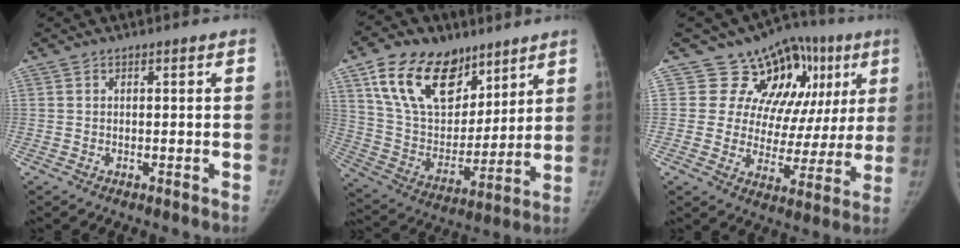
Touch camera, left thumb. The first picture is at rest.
{"total": 22.0, "force": [12.6, 13.7, 11.7], "torque": [-0.173, -0.036, 0.231]}
{"total": 17.5, "force": [7.4, 12.5, 9.9], "torque": [-0.050, -0.002, 0.106]}